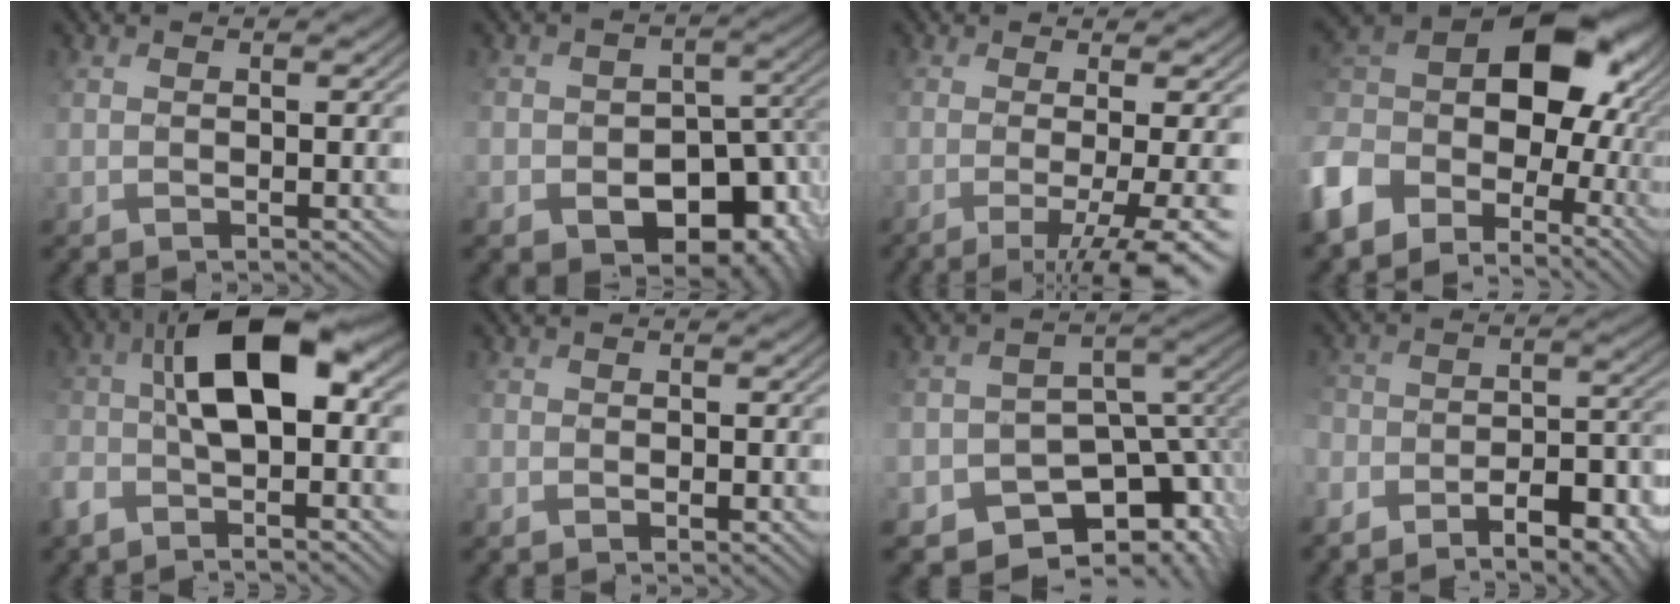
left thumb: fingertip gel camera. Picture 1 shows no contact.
{"total": 14.5, "force": [-6.6, 10.7, 7.3], "torque": [-0.103, -0.044, -0.091]}
{"total": 10.5, "force": [-3.3, 2.5, 9.6], "torque": [-0.121, -0.011, -0.042]}
{"total": 15.1, "force": [-3.5, 10.9, 9.8], "torque": [-0.239, -0.012, -0.083]}
{"total": 11.6, "force": [-1.4, 4.5, 10.5], "torque": [-0.203, 0.000, -0.037]}
{"total": 1.8, "force": [-0.8, 1.2, 1.1], "torque": [-0.021, -0.009, -0.013]}
{"total": 12.0, "force": [-7.8, 7.6, 5.1], "torque": [-0.091, -0.006, -0.101]}
{"total": 12.3, "force": [-9.0, 5.0, 6.6], "torque": [-0.116, -0.005, -0.136]}